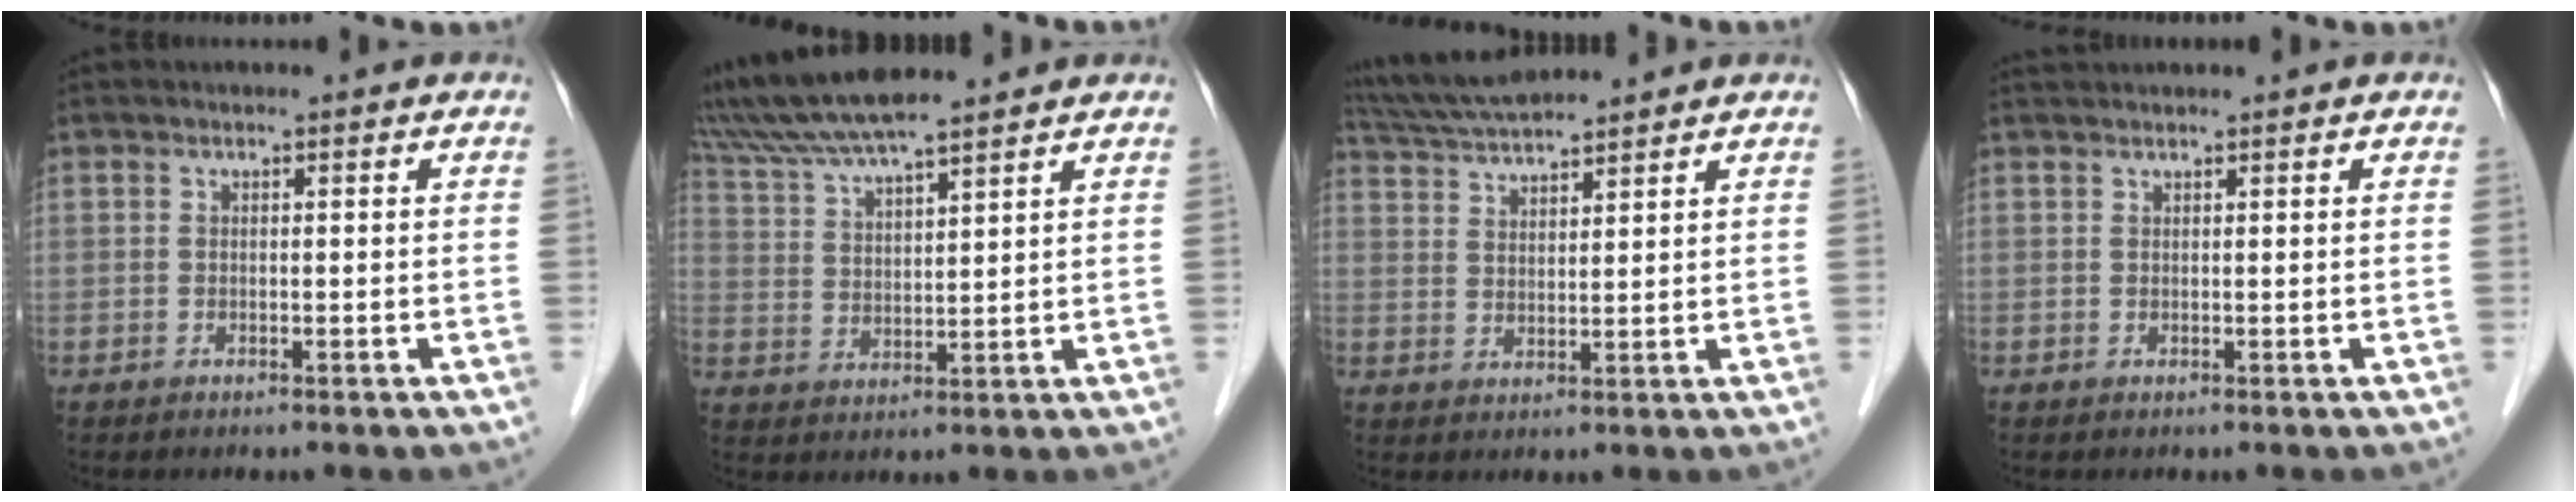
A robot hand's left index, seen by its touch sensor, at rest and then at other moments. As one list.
[{"total": 12.5, "force": [11.0, 0.5, 5.9], "torque": [-0.115, 0.031, 0.200]}, {"total": 9.1, "force": [8.5, 0.4, 3.4], "torque": [-0.070, 0.032, 0.155]}, {"total": 1.8, "force": [1.6, -0.1, 0.6], "torque": [-0.007, 0.024, 0.035]}]